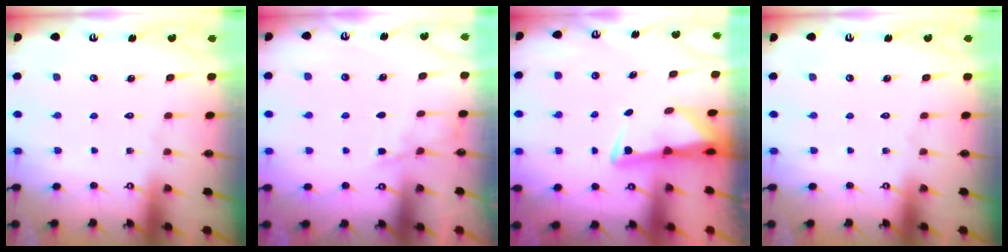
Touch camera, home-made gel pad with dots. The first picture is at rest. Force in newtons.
{"total": 3.5, "press": 3.5, "slide": 0.5}
{"total": 2.8, "press": 2.8, "slide": 0.6}
{"total": 0.0}